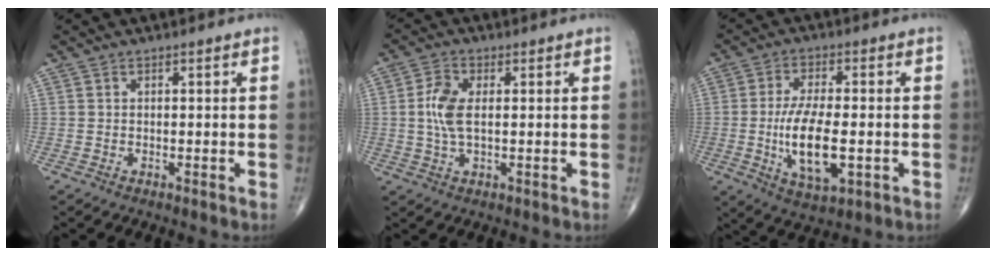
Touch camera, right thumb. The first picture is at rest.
{"total": 5.9, "force": [0.4, 2.9, 5.1], "torque": [-0.118, 0.004, 0.006]}
{"total": 12.0, "force": [-2.1, 5.0, 10.7], "torque": [-0.197, -0.005, -0.030]}